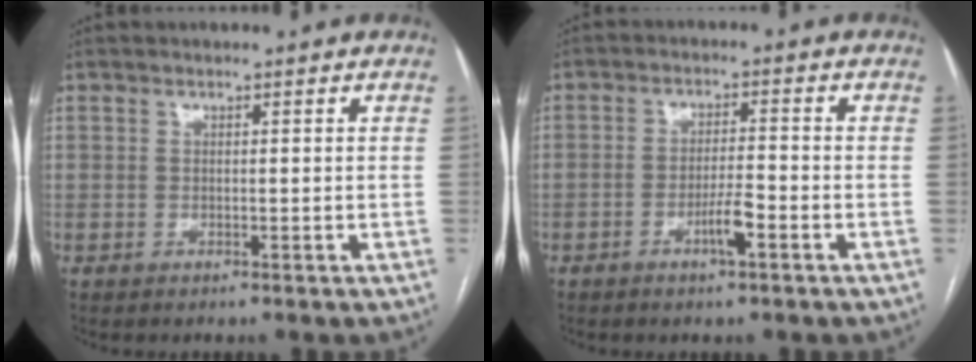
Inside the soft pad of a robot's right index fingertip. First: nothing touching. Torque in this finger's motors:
{"motor_torque": [0.80, -0.19, 0.45, 0.08]}